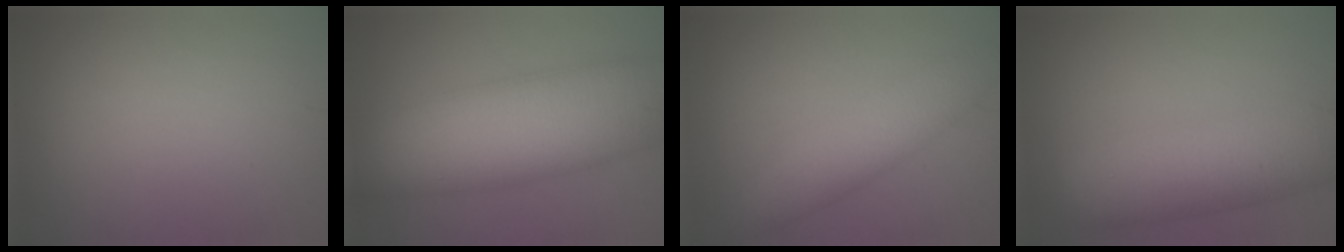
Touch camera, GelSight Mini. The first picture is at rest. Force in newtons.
{"total": 12.9, "press": 12.9, "slide": 0.5}
{"total": 4.1, "press": 4.1, "slide": 0.1}
{"total": 8.1, "press": 8.1, "slide": 0.4}